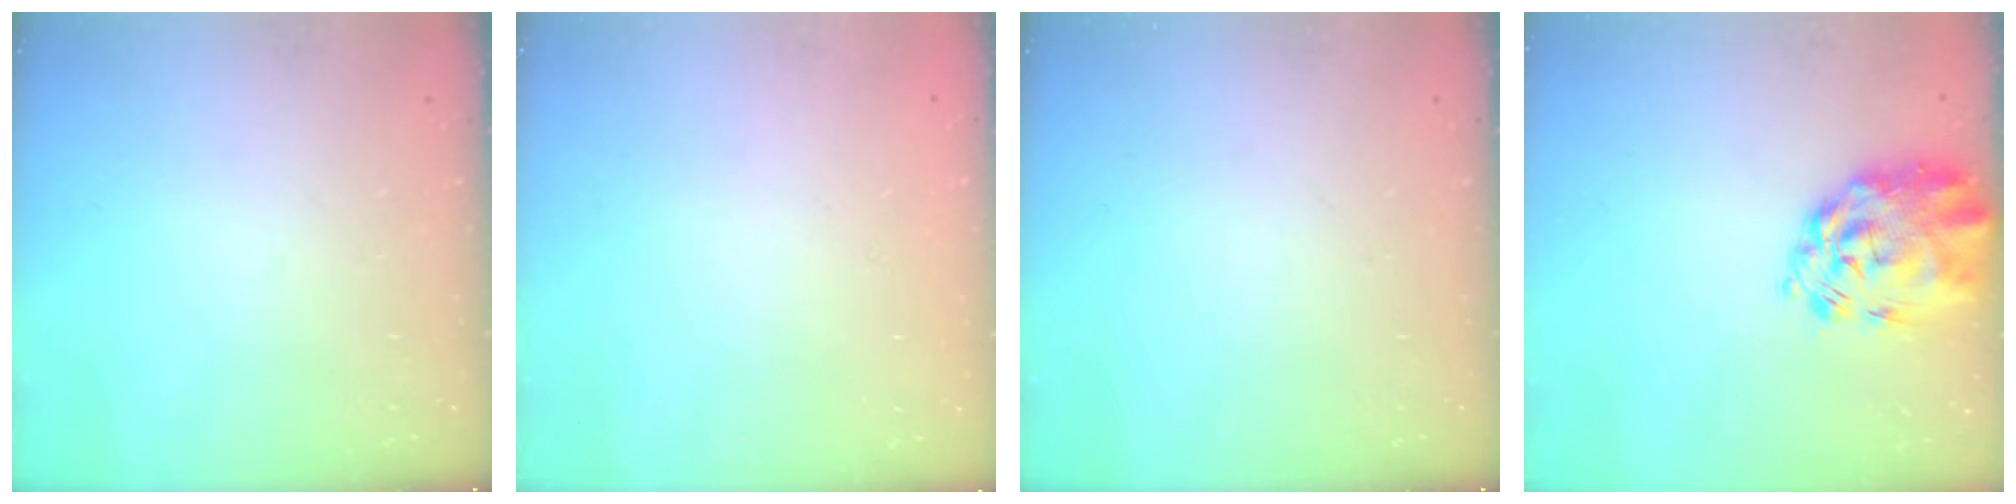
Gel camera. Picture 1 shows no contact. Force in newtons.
{"total": 1.6, "press": 1.6, "slide": 0.2}
{"total": 0.0}
{"total": 3.1, "press": 2.8, "slide": 1.5}